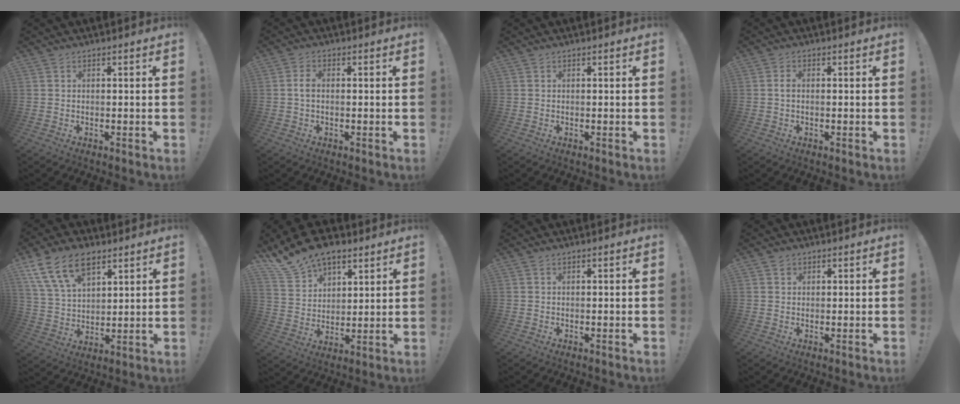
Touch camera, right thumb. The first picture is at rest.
{"total": 2.4, "force": [-0.2, 1.2, 2.1], "torque": [-0.039, 0.007, -0.003]}
{"total": 0.0}
{"total": 1.2, "force": [-0.2, 0.5, 1.1], "torque": [-0.024, 0.005, -0.003]}
{"total": 15.5, "force": [9.0, 9.1, 8.9], "torque": [-0.159, -0.035, 0.169]}
{"total": 12.7, "force": [10.1, 6.5, 4.0], "torque": [-0.094, -0.068, 0.196]}
{"total": 0.0}
{"total": 1.3, "force": [0.8, 1.0, 0.2], "torque": [0.003, -0.002, 0.014]}